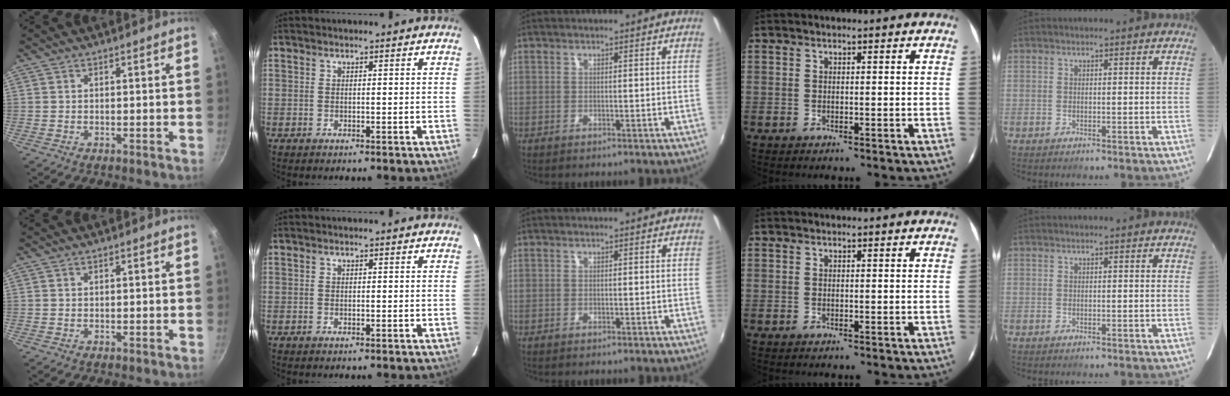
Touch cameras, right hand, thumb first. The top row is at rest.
{}